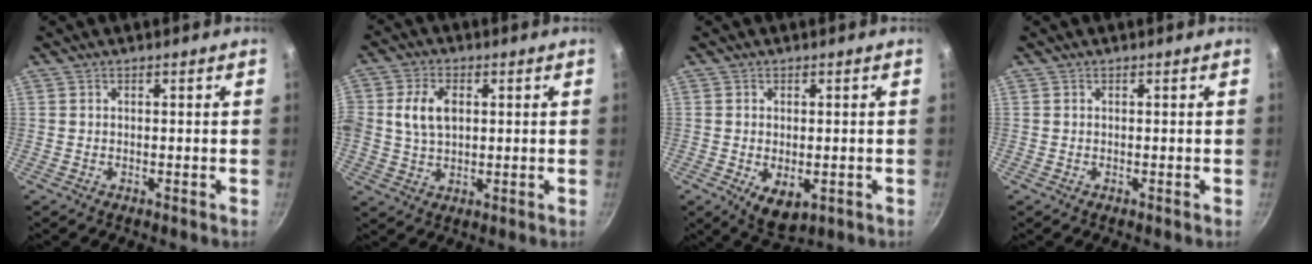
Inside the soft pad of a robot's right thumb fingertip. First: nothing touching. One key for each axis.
{"total": 7.5, "fx": 1.4, "fy": 5.0, "fz": 5.4, "tx": -0.095, "ty": 0.005, "tz": 0.024}
{"total": 6.0, "fx": -1.2, "fy": 3.6, "fz": 4.6, "tx": -0.066, "ty": -0.014, "tz": -0.008}
{"total": 0.0}